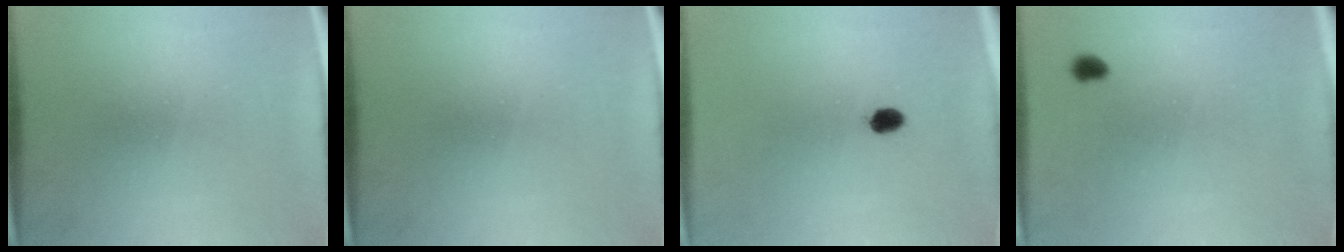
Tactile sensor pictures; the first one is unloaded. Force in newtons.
{"total": 0.0}
{"total": 2.1}
{"total": 1.3}